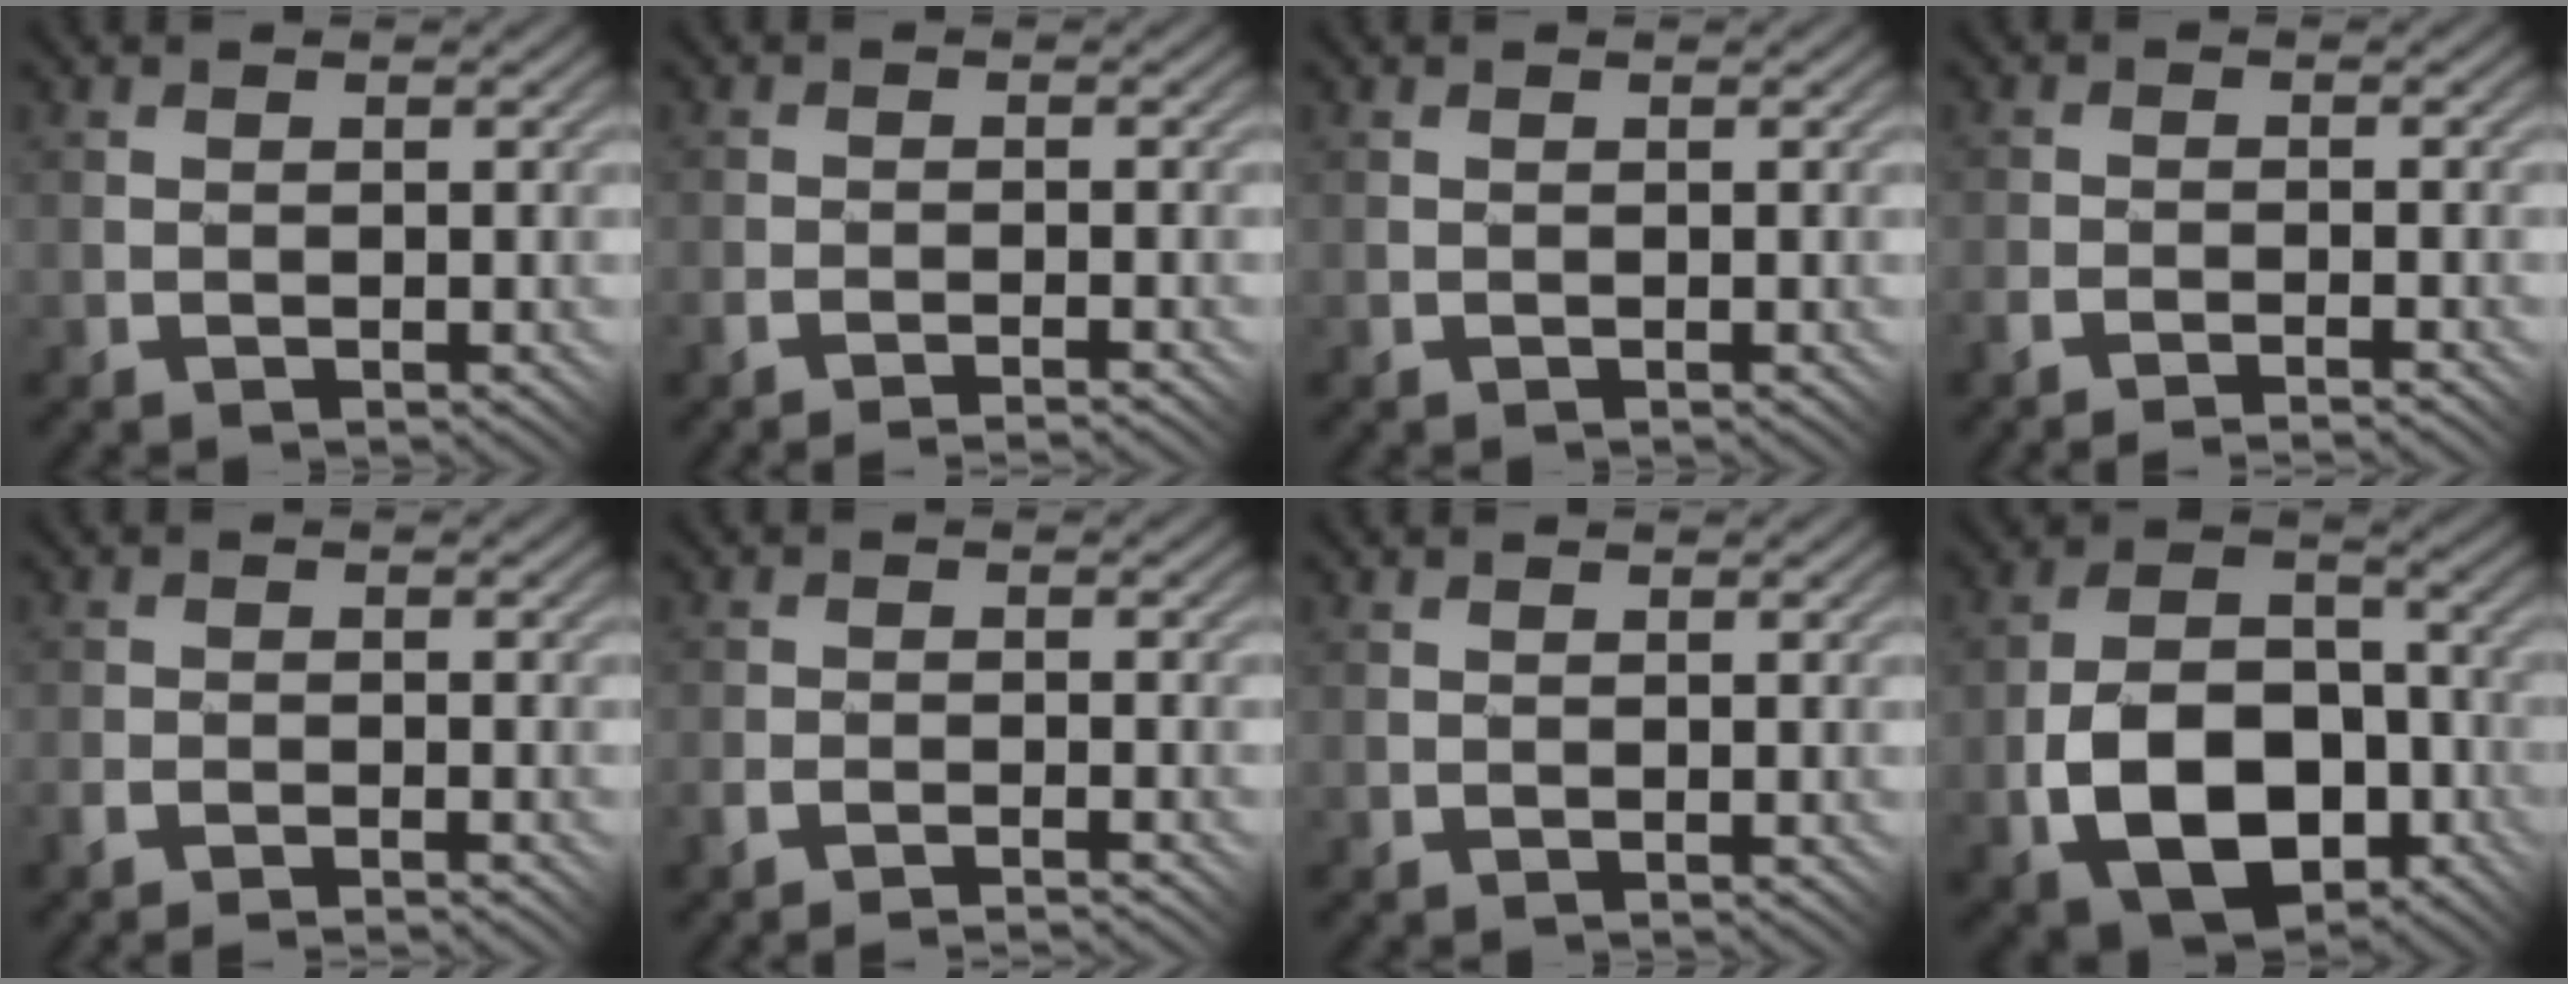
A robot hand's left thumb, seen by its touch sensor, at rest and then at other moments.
{"total": 1.9, "force": [-1.8, -0.2, 0.6], "torque": [-0.015, 0.006, -0.039]}
{"total": 0.0}
{"total": 2.5, "force": [-2.4, 0.0, 0.9], "torque": [-0.020, 0.005, -0.052]}
{"total": 2.4, "force": [-2.3, 0.3, 0.8], "torque": [-0.015, 0.004, -0.050]}
{"total": 2.3, "force": [-2.2, -0.3, 0.4], "torque": [-0.009, 0.008, -0.052]}
{"total": 0.0}
{"total": 12.5, "force": [-4.4, 8.2, 8.4], "torque": [-0.158, -0.019, -0.086]}